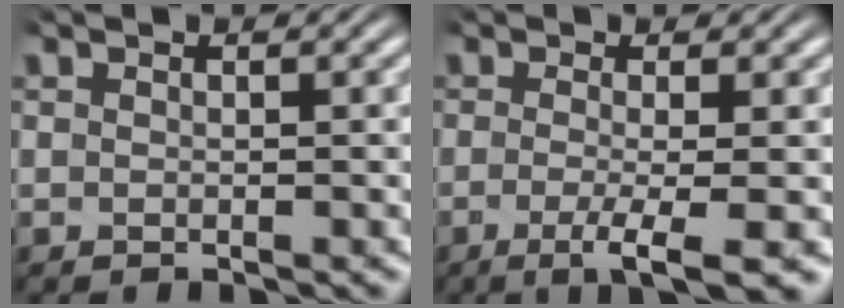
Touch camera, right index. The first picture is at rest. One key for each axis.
{"total": 4.8, "fx": -2.8, "fy": 0.7, "fz": 3.8, "tx": -0.071, "ty": -0.028, "tz": -0.035}